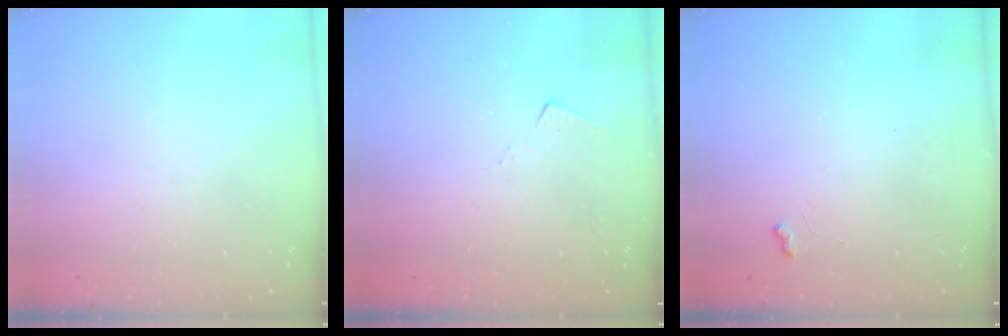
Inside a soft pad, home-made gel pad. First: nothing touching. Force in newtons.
{"total": 3.3, "press": 3.2, "slide": 0.4}
{"total": 4.1, "press": 4.0, "slide": 0.6}